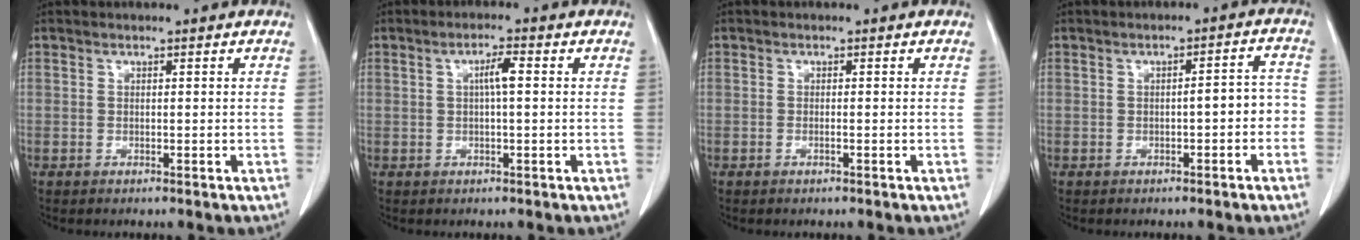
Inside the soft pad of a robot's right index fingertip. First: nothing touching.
{"total": 3.2, "force": [0.4, 0.4, 3.1], "torque": [-0.055, 0.007, 0.006]}
{"total": 0.6, "force": [-0.3, 0.0, 0.5], "torque": [-0.008, 0.001, -0.005]}
{"total": 4.2, "force": [-1.2, 1.4, 3.8], "torque": [-0.046, 0.024, -0.016]}